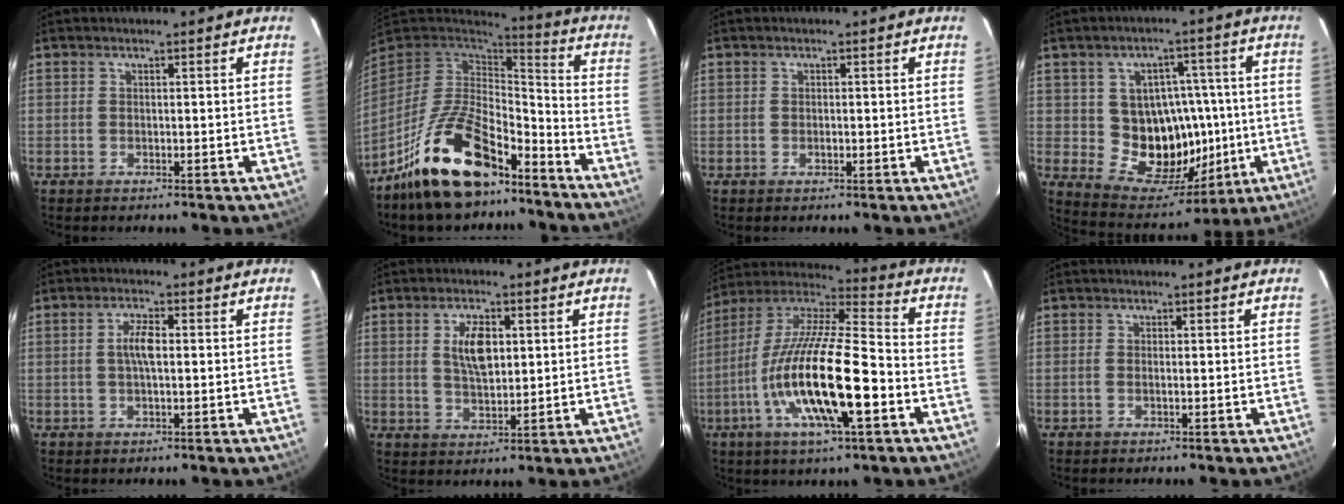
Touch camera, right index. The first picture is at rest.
{"total": 20.0, "force": [-13.3, 8.2, 12.5], "torque": [-0.251, -0.009, -0.229]}
{"total": 0.8, "force": [-0.1, 0.8, 0.2], "torque": [-0.003, 0.000, 0.000]}
{"total": 14.1, "force": [-0.9, 12.7, 6.1], "torque": [-0.105, 0.015, 0.008]}
{"total": 3.7, "force": [0.2, 1.2, 3.5], "torque": [-0.069, 0.006, 0.004]}
{"total": 6.7, "force": [1.6, 3.1, 5.6], "torque": [-0.102, 0.004, 0.034]}
{"total": 21.5, "force": [-6.9, 4.9, 19.7], "torque": [-0.372, -0.027, -0.133]}
{"total": 0.6, "force": [-0.1, 0.0, 0.6], "torque": [-0.014, 0.000, -0.003]}